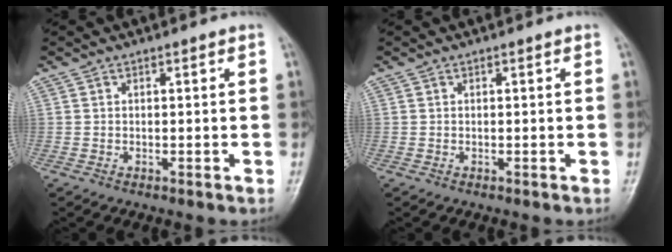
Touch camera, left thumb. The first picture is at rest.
{"total": 0.0}